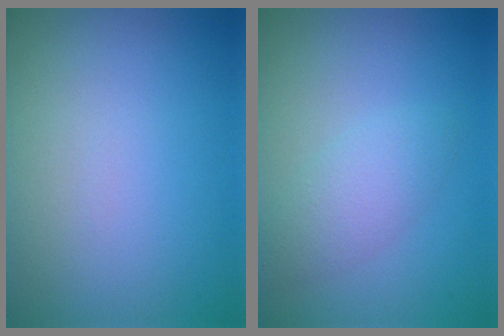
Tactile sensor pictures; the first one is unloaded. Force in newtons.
{"total": 2.5, "press": 2.5, "slide": 0.1}